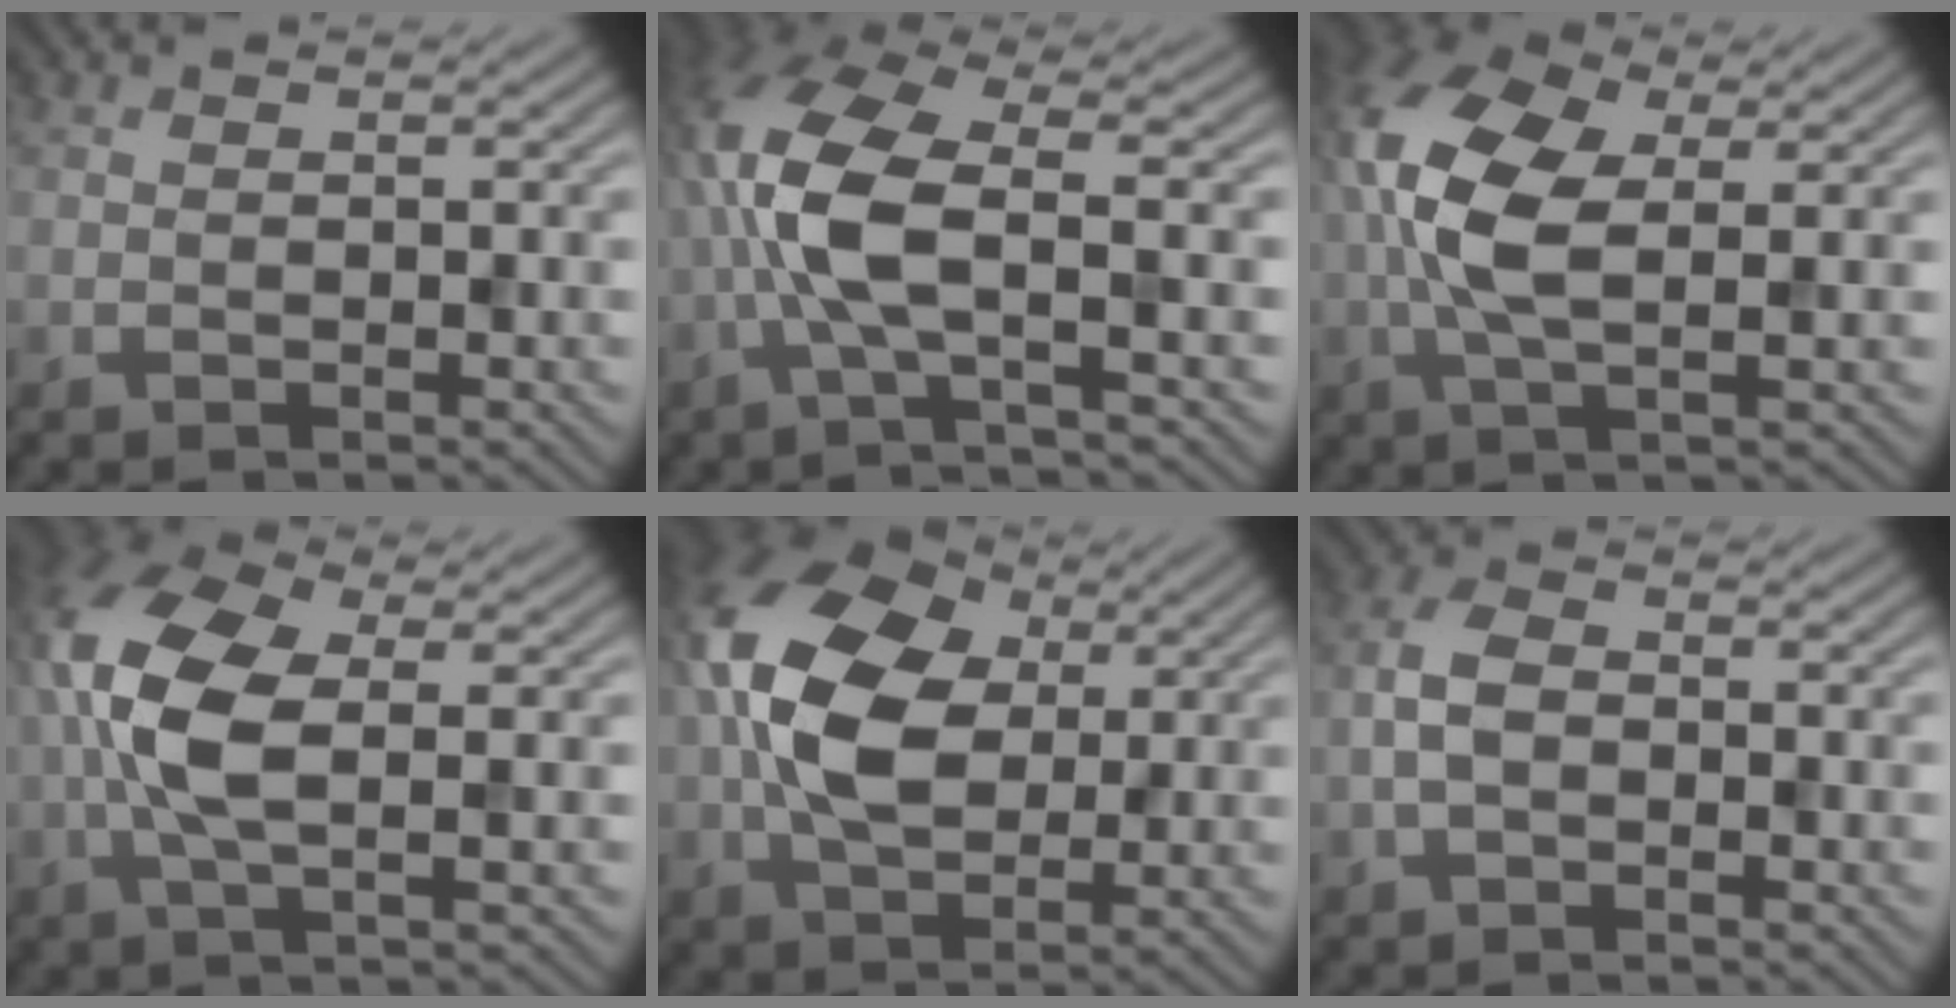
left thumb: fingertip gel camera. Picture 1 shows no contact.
{"total": 9.4, "force": [-1.4, 3.2, 8.7], "torque": [-0.202, 0.013, -0.036]}
{"total": 10.6, "force": [0.8, 5.2, 9.2], "torque": [-0.224, 0.015, 0.004]}
{"total": 9.8, "force": [0.0, 4.4, 8.7], "torque": [-0.202, 0.016, -0.012]}
{"total": 14.0, "force": [2.4, 8.8, 10.6], "torque": [-0.252, 0.022, 0.033]}
{"total": 3.8, "force": [-0.9, 2.3, 2.9], "torque": [-0.071, 0.010, -0.028]}